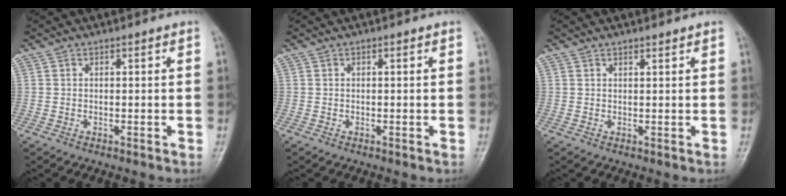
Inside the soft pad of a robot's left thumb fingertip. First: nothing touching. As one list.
[{"total": 0.0}, {"total": 1.0, "force": [0.9, 0.2, 0.4], "torque": [-0.006, -0.006, 0.015]}]